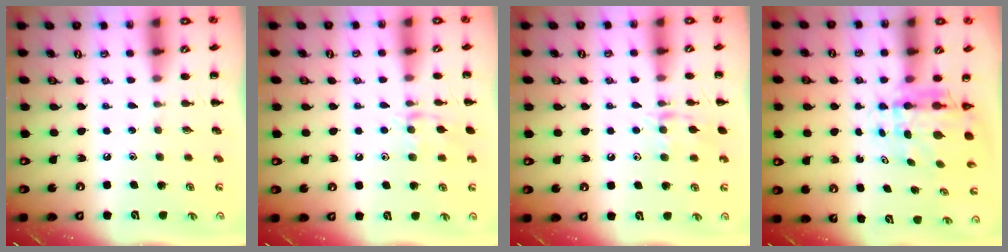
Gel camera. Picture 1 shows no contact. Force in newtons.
{"total": 9.4, "press": 9.4, "slide": 0.7}
{"total": 10.1, "press": 10.1, "slide": 0.7}
{"total": 5.8, "press": 5.6, "slide": 1.6}